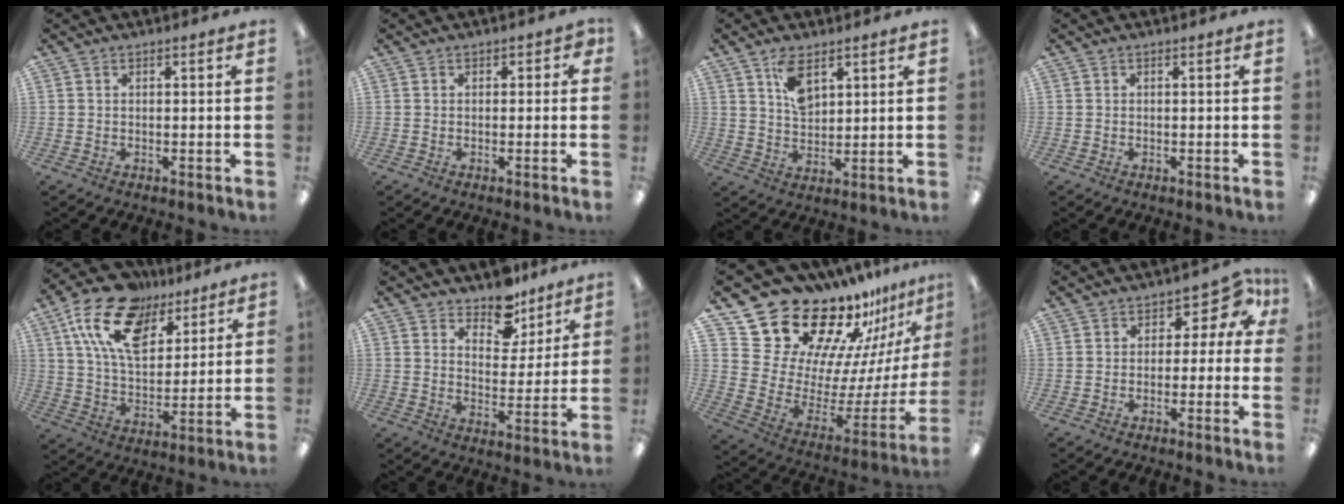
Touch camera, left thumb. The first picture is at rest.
{"total": 1.6, "force": [0.2, 1.3, 0.9], "torque": [-0.009, 0.003, 0.000]}
{"total": 7.8, "force": [4.6, 4.1, 4.7], "torque": [-0.072, -0.013, 0.079]}
{"total": 0.0}
{"total": 18.9, "force": [10.9, 10.8, 10.9], "torque": [-0.200, -0.036, 0.199]}
{"total": 9.8, "force": [8.2, 4.8, 2.5], "torque": [-0.036, -0.057, 0.151]}
{"total": 22.8, "force": [18.7, 11.3, 6.4], "torque": [-0.091, -0.162, 0.357]}
{"total": 7.0, "force": [2.4, 4.3, 5.1], "torque": [-0.070, -0.012, 0.038]}